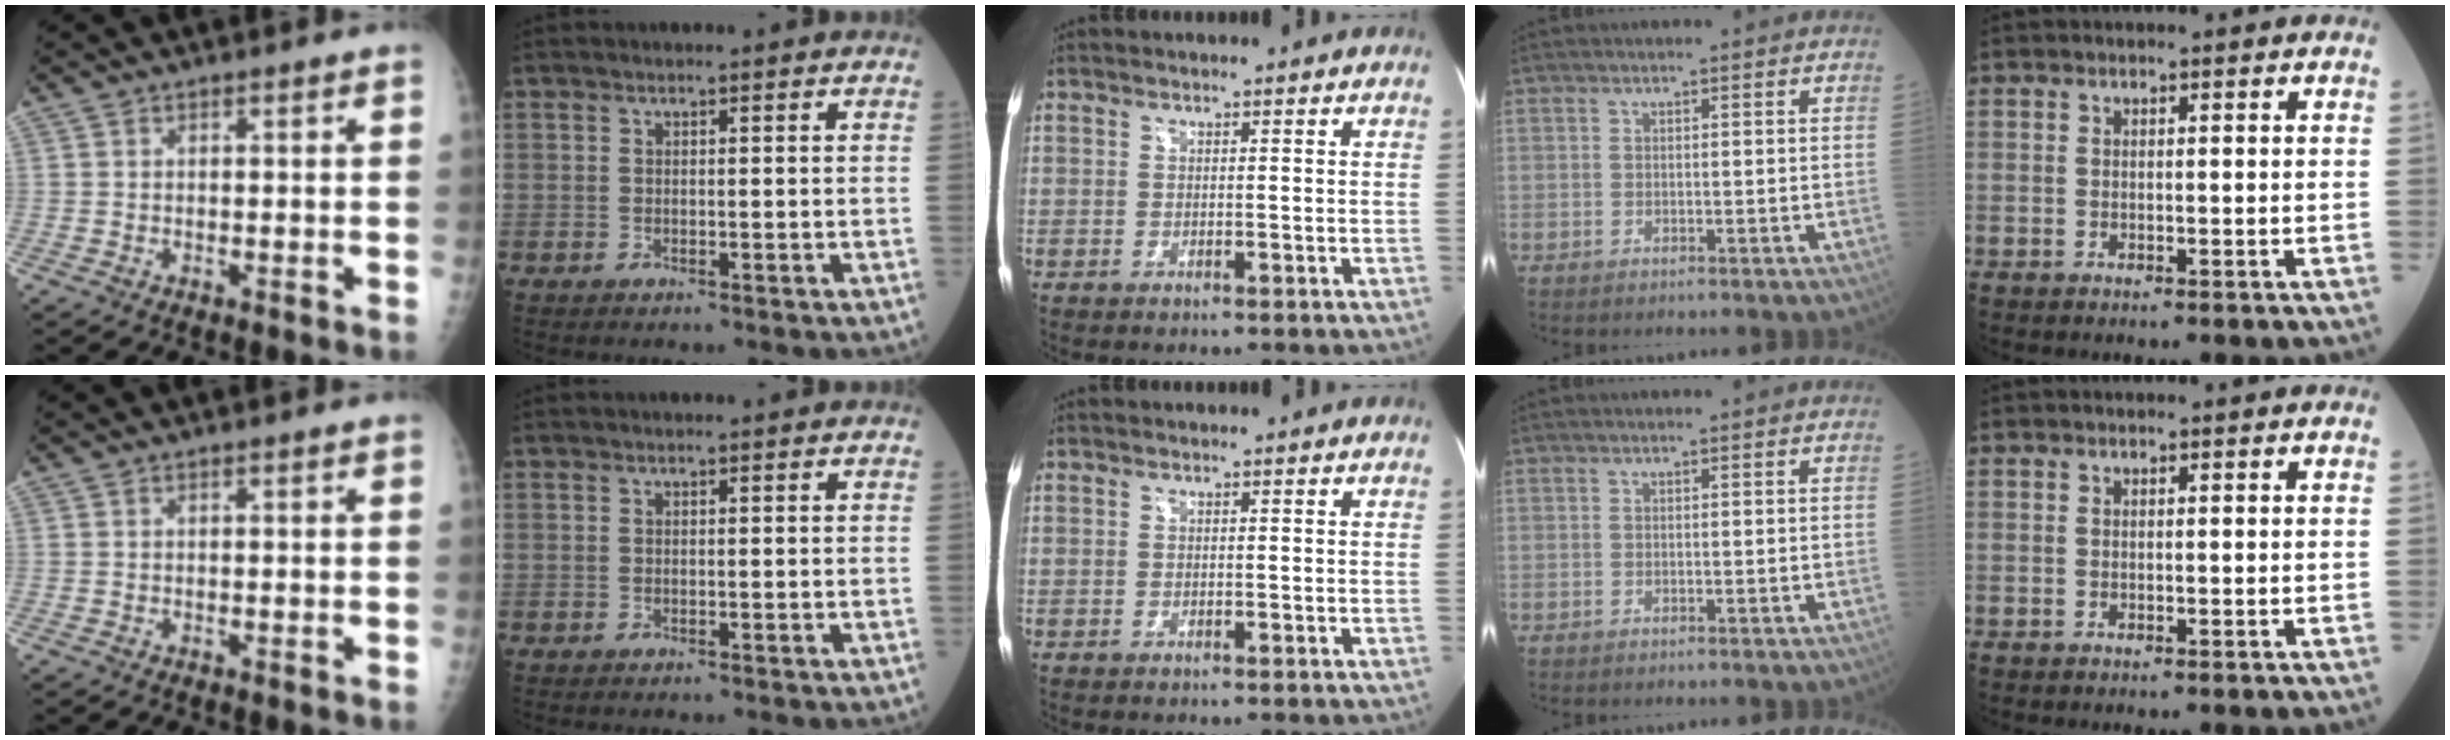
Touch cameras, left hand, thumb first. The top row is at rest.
{}